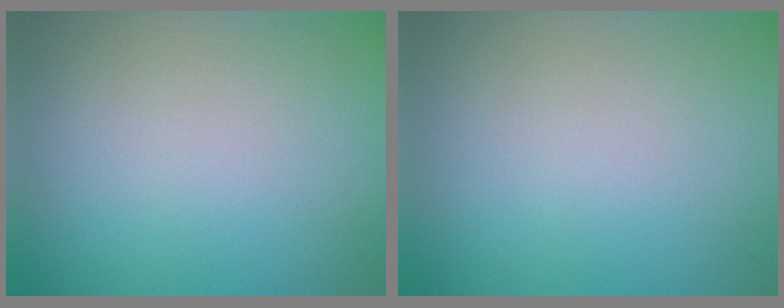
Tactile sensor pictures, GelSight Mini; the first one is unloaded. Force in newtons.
{"total": 0.0}